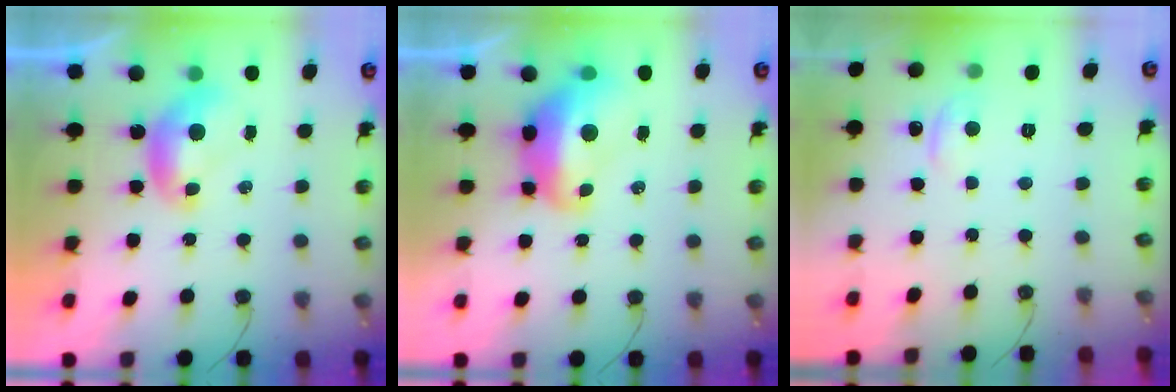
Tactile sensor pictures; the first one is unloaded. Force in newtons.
{"total": 6.9, "press": 6.8, "slide": 0.9}
{"total": 1.7, "press": 1.5, "slide": 0.7}